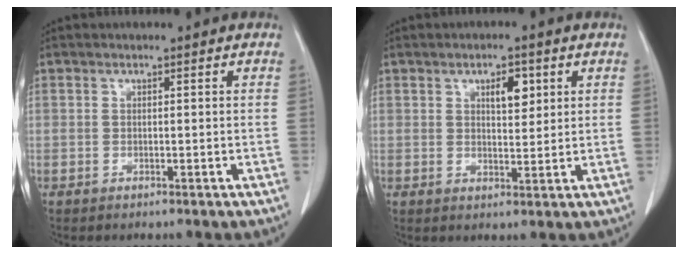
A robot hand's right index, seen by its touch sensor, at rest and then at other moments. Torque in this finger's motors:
{"motor_torque": [0.30, 0.27, 0.03, 0.02]}